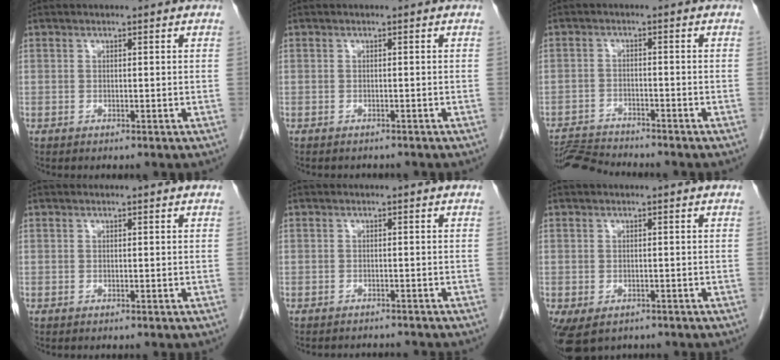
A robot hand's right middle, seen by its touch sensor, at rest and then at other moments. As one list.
[{"total": 2.9, "force": [-2.6, 1.1, 0.8], "torque": [-0.007, -0.002, -0.028]}, {"total": 5.8, "force": [-5.8, -0.5, 0.1], "torque": [0.001, -0.012, -0.102]}, {"total": 0.0}, {"total": 4.0, "force": [-3.8, 1.3, 0.4], "torque": [0.001, -0.003, -0.052]}, {"total": 5.0, "force": [-2.9, 3.3, 2.3], "torque": [-0.036, -0.007, -0.036]}]